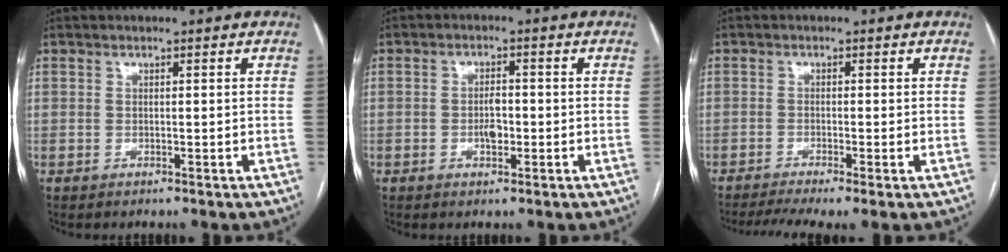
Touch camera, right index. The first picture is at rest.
{"total": 2.9, "force": [-0.7, 1.4, 2.4], "torque": [-0.041, 0.003, -0.009]}
{"total": 5.9, "force": [-4.0, 0.7, 4.3], "torque": [-0.076, -0.007, -0.070]}